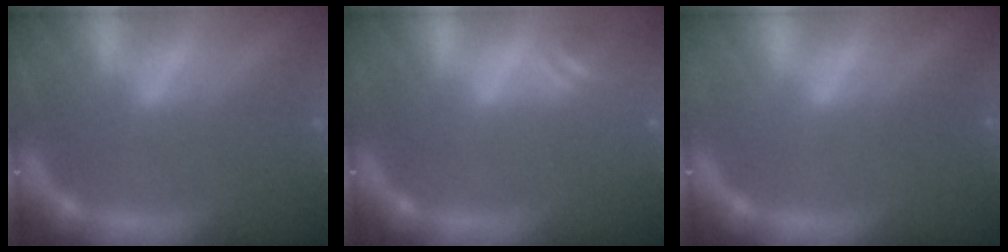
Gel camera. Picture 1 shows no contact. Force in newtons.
{"total": 2.4}
{"total": 0.0}